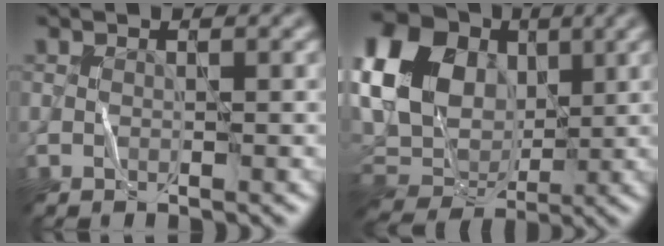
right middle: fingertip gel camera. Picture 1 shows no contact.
{"total": 16.4, "force": [3.6, 13.4, 8.8], "torque": [-0.205, 0.043, 0.046]}